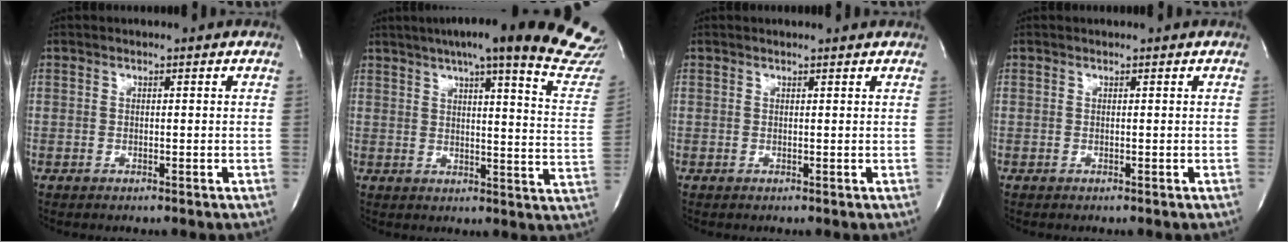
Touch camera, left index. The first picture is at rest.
{"total": 26.7, "force": [22.8, 1.6, 13.7], "torque": [-0.165, -0.068, 0.258]}
{"total": 0.8, "force": [0.8, -0.1, 0.2], "torque": [-0.012, -0.002, 0.007]}
{"total": 0.0}